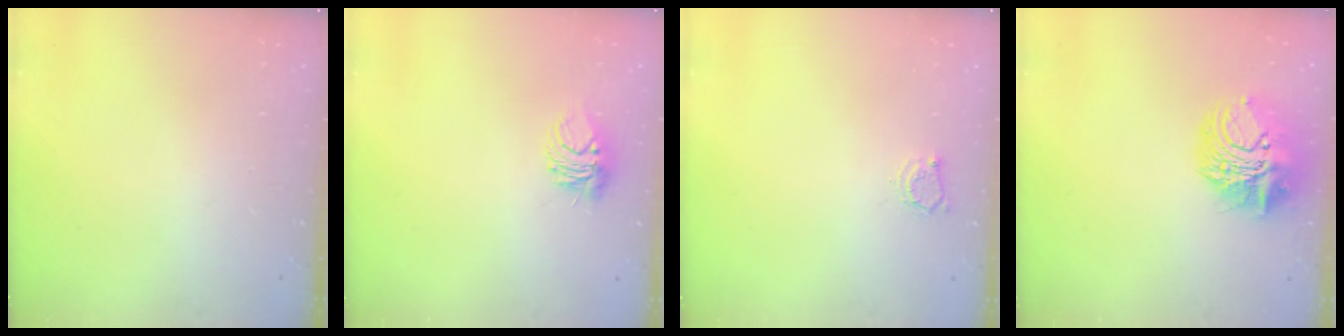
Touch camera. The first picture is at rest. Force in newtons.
{"total": 6.0, "press": 6.0, "slide": 0.6}
{"total": 3.3, "press": 3.2, "slide": 0.5}
{"total": 12.3, "press": 12.2, "slide": 1.6}